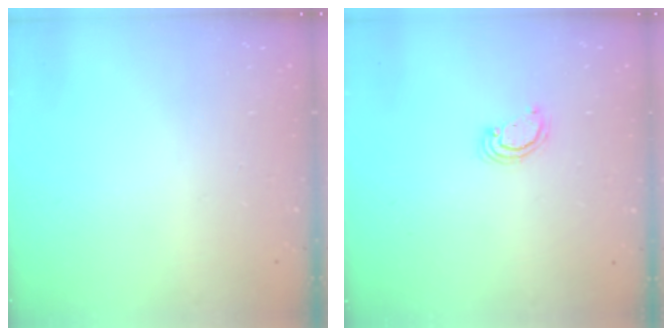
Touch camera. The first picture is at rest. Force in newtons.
{"total": 2.3, "press": 2.3, "slide": 0.3}